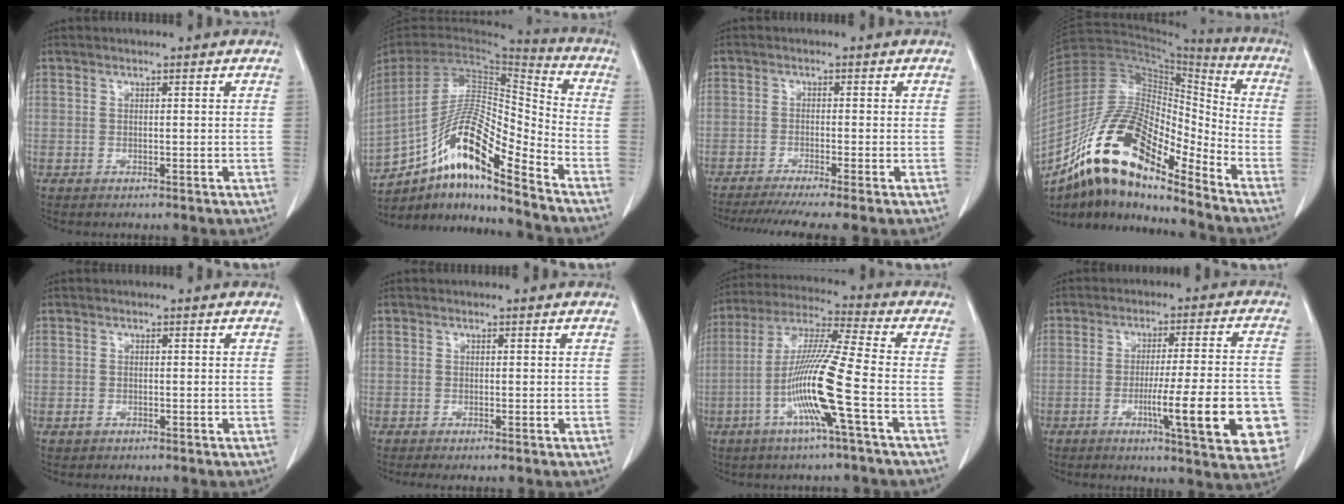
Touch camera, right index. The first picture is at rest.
{"total": 17.4, "force": [-11.5, 2.2, 12.8], "torque": [-0.250, 0.010, -0.206]}
{"total": 8.3, "force": [-6.8, -0.7, 4.8], "torque": [-0.064, -0.017, -0.106]}
{"total": 18.8, "force": [-12.8, 5.5, 12.6], "torque": [-0.230, 0.034, -0.226]}
{"total": 0.7, "force": [-0.4, 0.5, 0.1], "torque": [-0.004, 0.002, -0.007]}
{"total": 0.7, "force": [-0.5, 0.0, 0.5], "torque": [-0.011, -0.003, -0.009]}
{"total": 13.1, "force": [-4.3, -1.1, 12.4], "torque": [-0.247, -0.005, -0.090]}
{"total": 16.4, "force": [-5.1, 1.8, 15.4], "torque": [-0.143, 0.006, -0.059]}